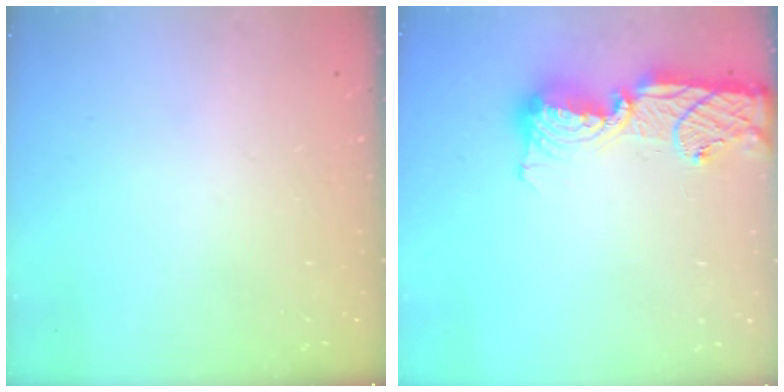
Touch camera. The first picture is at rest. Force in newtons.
{"total": 16.2, "press": 16.2, "slide": 1.1}